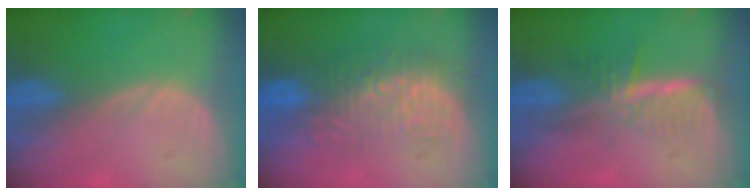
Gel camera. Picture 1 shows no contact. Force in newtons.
{"total": 8.9, "press": 8.7, "slide": 1.9}
{"total": 6.0, "press": 5.2, "slide": 2.9}